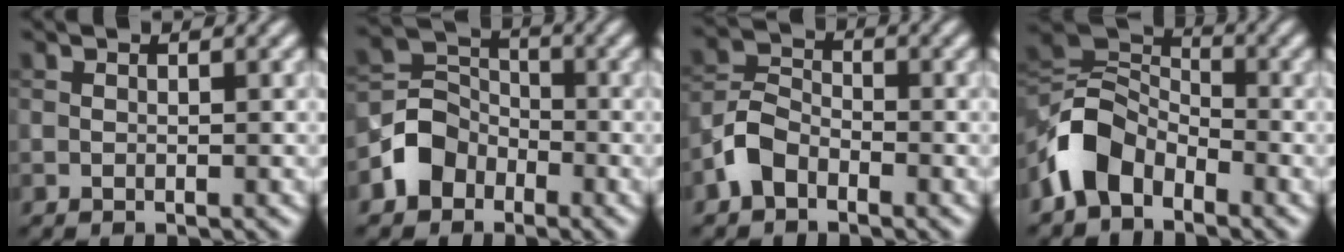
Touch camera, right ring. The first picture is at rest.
{"total": 4.0, "force": [-2.2, 3.2, 0.9], "torque": [-0.011, 0.009, -0.050]}
{"total": 3.5, "force": [-2.2, 2.2, 1.5], "torque": [-0.032, 0.008, -0.056]}
{"total": 6.4, "force": [-3.5, 4.1, 3.4], "torque": [-0.071, 0.006, -0.082]}